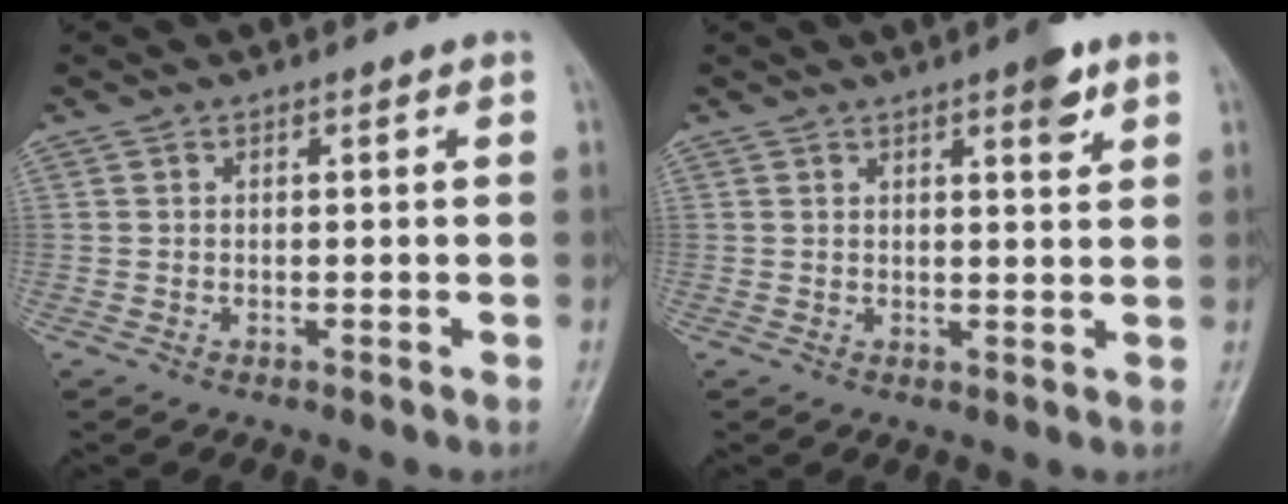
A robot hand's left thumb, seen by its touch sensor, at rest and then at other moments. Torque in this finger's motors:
{"motor_torque": [0.72, 0.54, 0.40, -0.49, 0.02]}